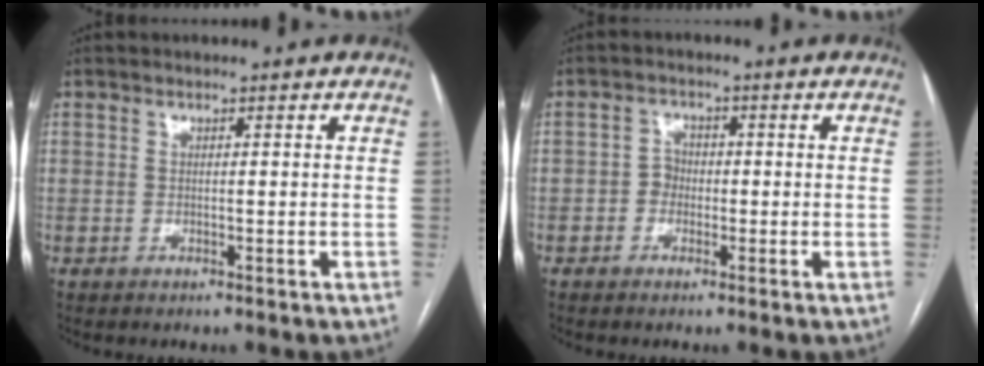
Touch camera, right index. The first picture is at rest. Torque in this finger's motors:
{"motor_torque": [0.27, 0.15, -0.01, 0.00]}